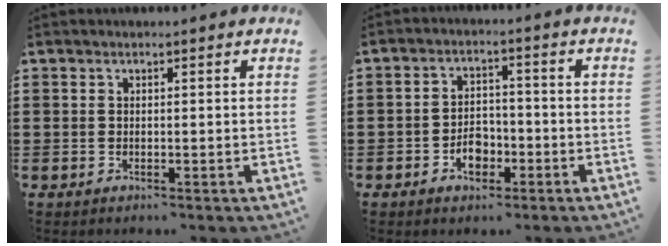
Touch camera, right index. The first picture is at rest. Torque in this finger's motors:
{"motor_torque": [1.16, 0.97, 0.54, 0.04]}